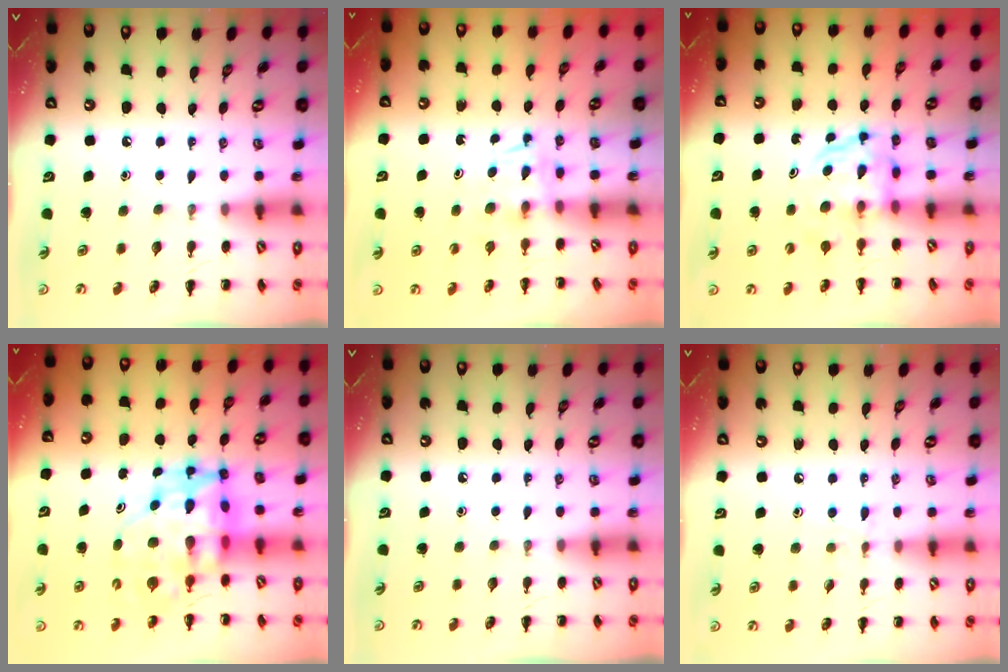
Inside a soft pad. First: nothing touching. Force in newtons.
{"total": 2.5, "press": 2.3, "slide": 1.0}
{"total": 3.9, "press": 3.9, "slide": 0.3}
{"total": 12.5, "press": 12.0, "slide": 3.4}
{"total": 0.0}
{"total": 5.2, "press": 4.8, "slide": 2.0}